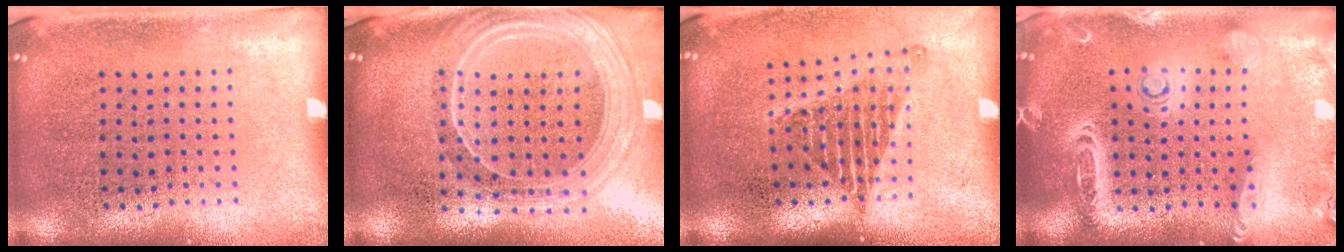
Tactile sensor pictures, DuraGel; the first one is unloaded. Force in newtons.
{"total": 2.4, "press": 2.0, "slide": 1.2}
{"total": 1.5, "press": 1.2, "slide": 0.9}
{"total": 2.5, "press": 2.3, "slide": 1.1}